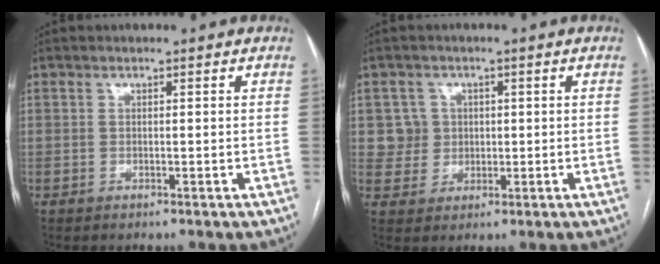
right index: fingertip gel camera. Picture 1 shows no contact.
{"total": 4.5, "force": [1.1, 4.3, -0.3], "torque": [0.016, 0.013, 0.024]}